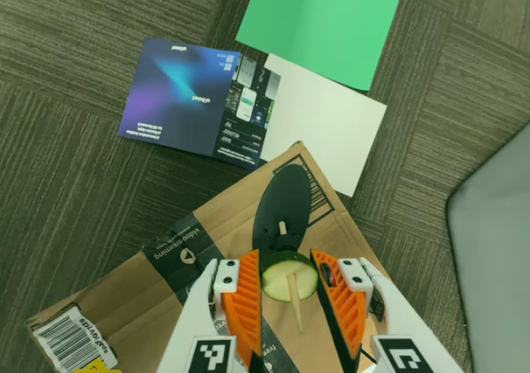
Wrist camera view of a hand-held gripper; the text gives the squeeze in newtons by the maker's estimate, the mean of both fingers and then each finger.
{"total": 9.9, "left": 10.0, "right": 9.8}